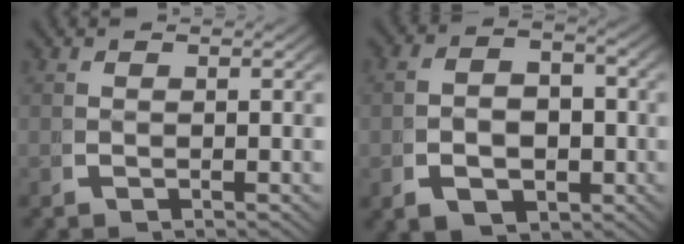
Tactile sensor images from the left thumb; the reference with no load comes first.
{"total": 5.3, "force": [-1.2, 3.7, 3.5], "torque": [-0.061, -0.018, -0.012]}